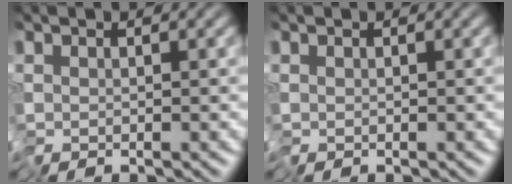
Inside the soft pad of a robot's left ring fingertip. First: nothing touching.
{"total": 0.0}